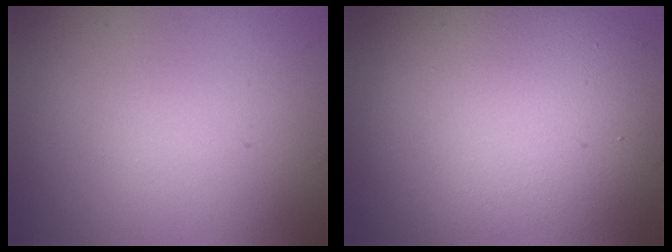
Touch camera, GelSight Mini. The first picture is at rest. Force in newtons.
{"total": 14.8, "press": 14.8, "slide": 0.7}